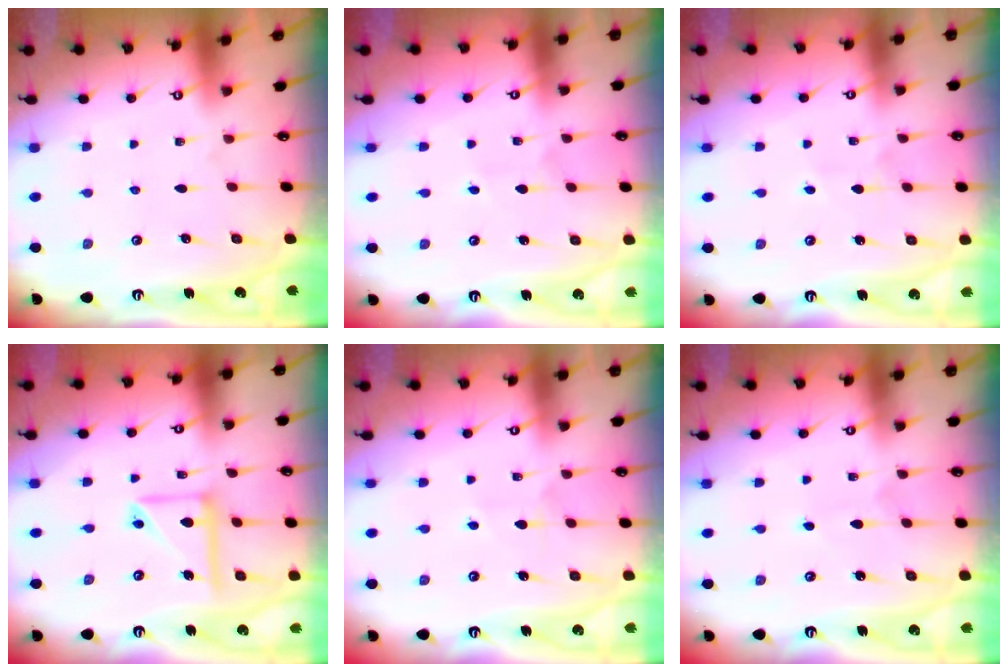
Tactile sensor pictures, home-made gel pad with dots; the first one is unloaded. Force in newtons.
{"total": 2.7, "press": 2.7, "slide": 0.2}
{"total": 2.8, "press": 2.8, "slide": 0.3}
{"total": 12.5, "press": 12.5, "slide": 1.2}
{"total": 5.9, "press": 5.8, "slide": 0.6}
{"total": 3.2, "press": 3.2, "slide": 0.3}